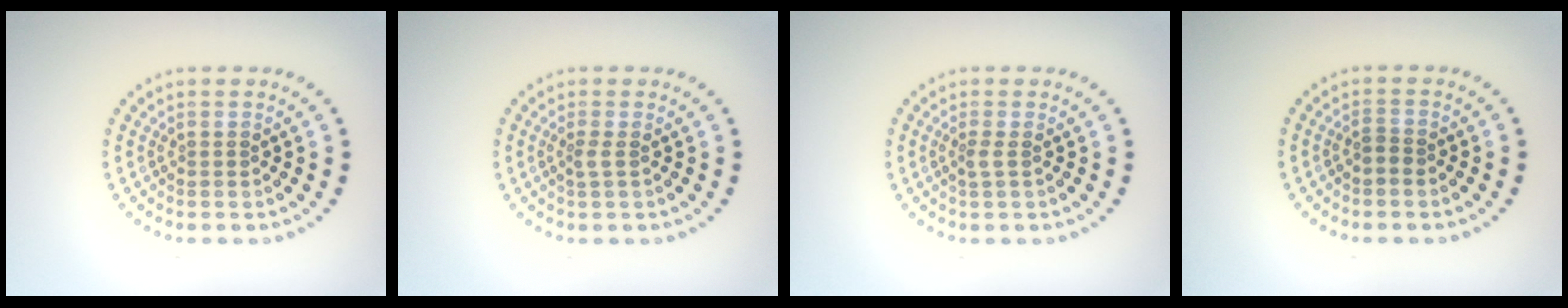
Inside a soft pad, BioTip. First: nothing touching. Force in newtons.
{"total": 0.9, "press": 0.6, "slide": 0.7}
{"total": 0.9, "press": 0.6, "slide": 0.7}
{"total": 1.1, "press": 0.9, "slide": 0.7}